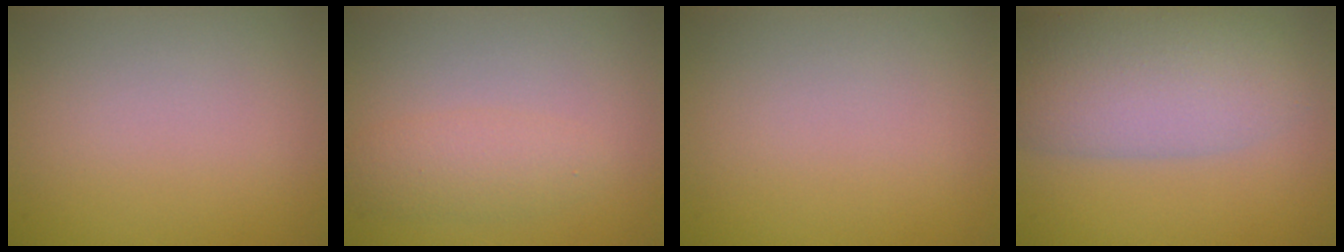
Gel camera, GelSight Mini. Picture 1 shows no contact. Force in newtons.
{"total": 2.3, "press": 2.3, "slide": 0.1}
{"total": 0.0}
{"total": 8.1, "press": 8.1, "slide": 0.8}